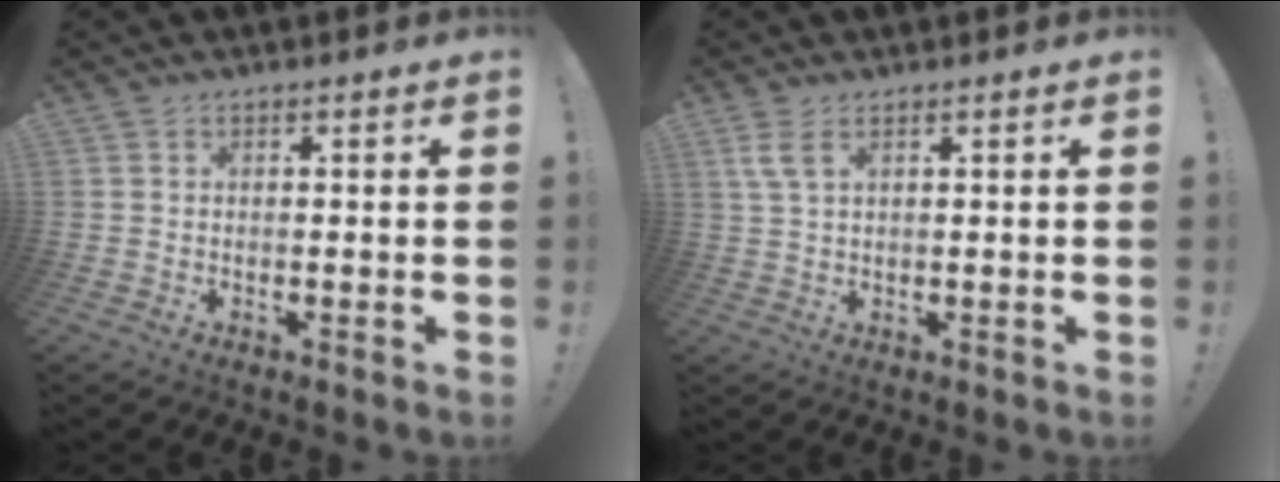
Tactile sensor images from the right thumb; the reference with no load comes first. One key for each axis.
{"total": 4.5, "fx": 2.3, "fy": 1.7, "fz": 3.4, "tx": -0.075, "ty": 0.001, "tz": 0.046}